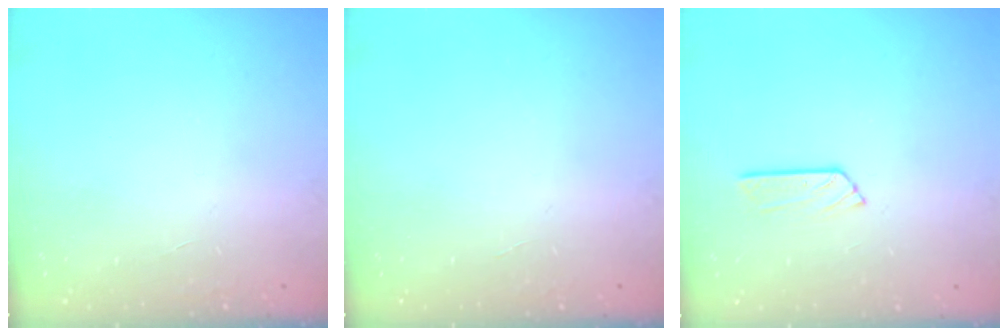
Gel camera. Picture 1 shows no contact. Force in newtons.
{"total": 0.0}
{"total": 3.4, "press": 3.4, "slide": 0.3}